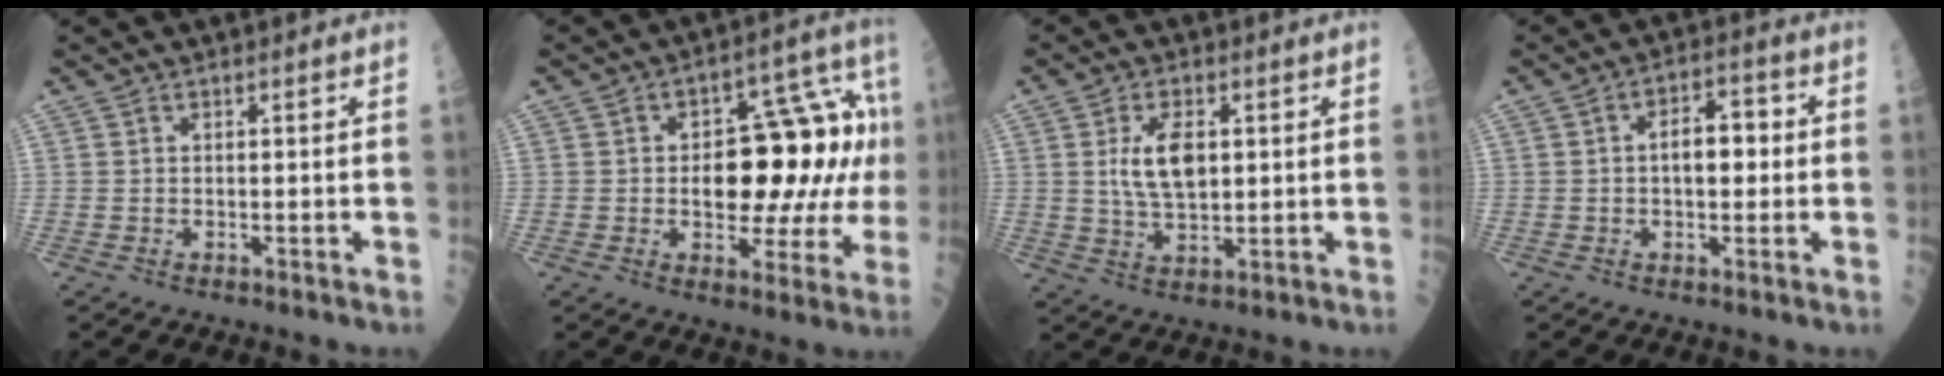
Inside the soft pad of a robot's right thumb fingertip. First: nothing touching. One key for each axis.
{"total": 19.4, "fx": 1.1, "fy": 9.9, "fz": 16.6, "tx": -0.181, "ty": 0.036, "tz": 0.020}
{"total": 7.8, "fx": 1.5, "fy": 3.9, "fz": 6.6, "tx": -0.112, "ty": -0.008, "tz": 0.032}
{"total": 6.8, "fx": 0.2, "fy": 3.7, "fz": 5.7, "tx": -0.070, "ty": 0.018, "tz": -0.003}